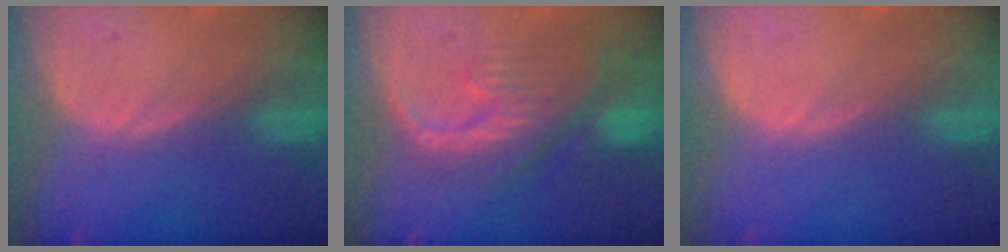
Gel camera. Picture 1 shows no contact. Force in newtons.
{"total": 10.1, "press": 9.0, "slide": 4.4}
{"total": 0.0}